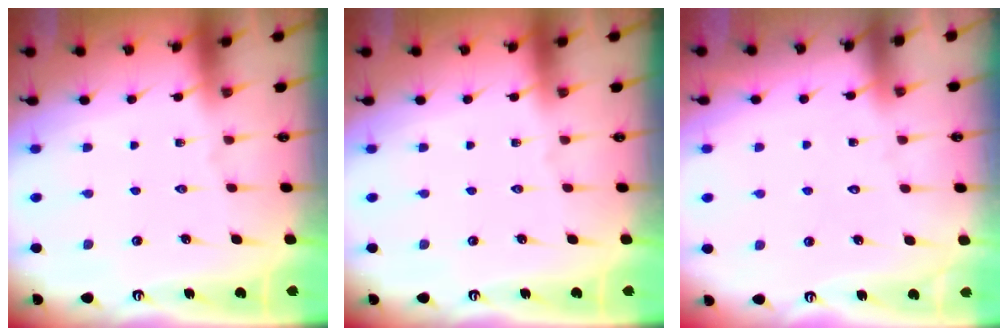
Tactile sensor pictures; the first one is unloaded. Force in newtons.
{"total": 0.0}
{"total": 4.8, "press": 4.7, "slide": 0.5}